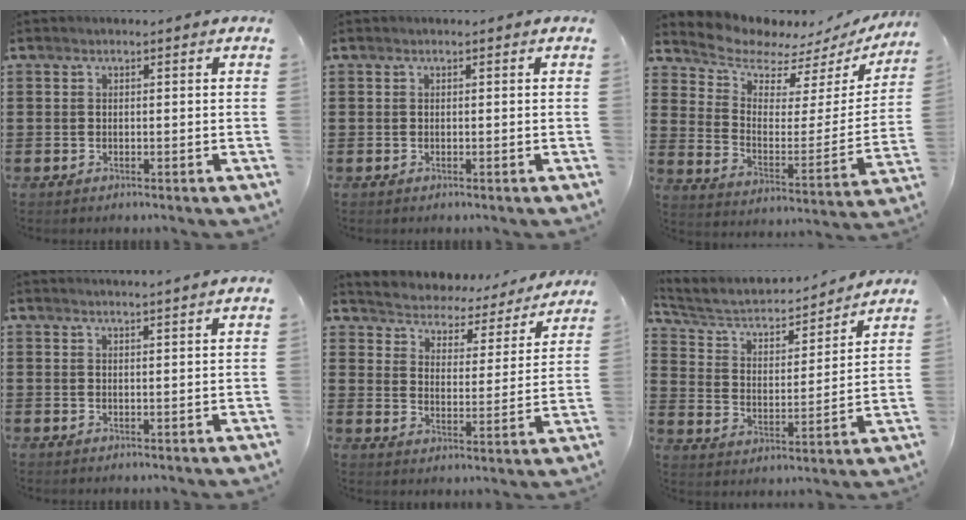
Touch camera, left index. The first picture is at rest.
{"total": 0.0}
{"total": 6.3, "force": [6.0, 1.8, 0.6], "torque": [-0.055, -0.051, 0.102]}
{"total": 1.6, "force": [1.5, -0.6, 0.2], "torque": [-0.006, -0.003, 0.029]}
{"total": 3.1, "force": [3.0, 0.5, -0.3], "torque": [-0.019, -0.032, 0.041]}
{"total": 5.2, "force": [4.3, 2.1, 1.9], "torque": [-0.063, -0.030, 0.067]}